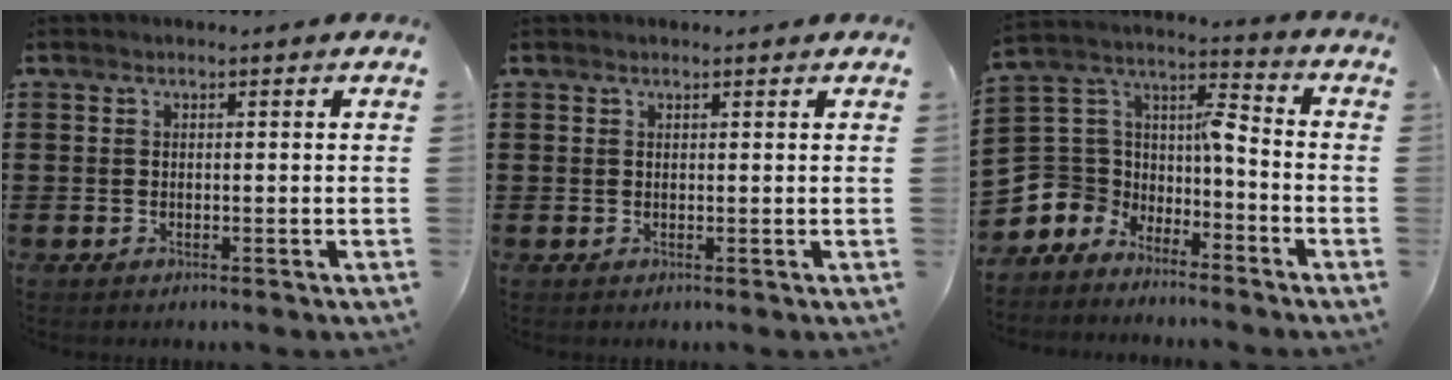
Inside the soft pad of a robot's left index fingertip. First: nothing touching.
{"total": 0.6, "force": [0.6, 0.2, 0.2], "torque": [-0.005, 0.000, 0.012]}
{"total": 5.5, "force": [-3.5, 4.2, 0.6], "torque": [-0.061, -0.021, -0.080]}